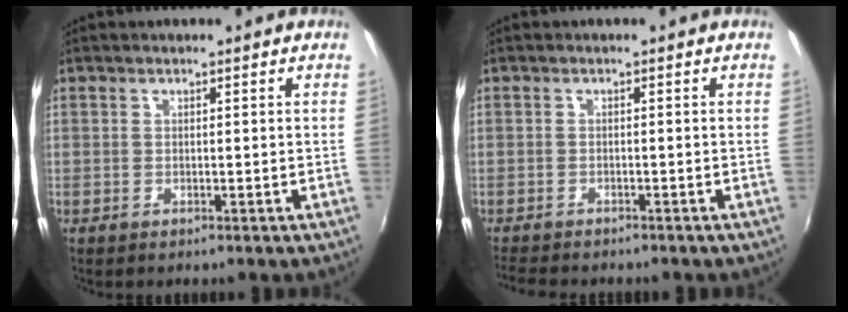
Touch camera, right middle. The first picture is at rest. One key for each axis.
{"total": 4.7, "fx": -4.4, "fy": 0.8, "fz": 1.5, "tx": -0.045, "ty": -0.019, "tz": -0.076}